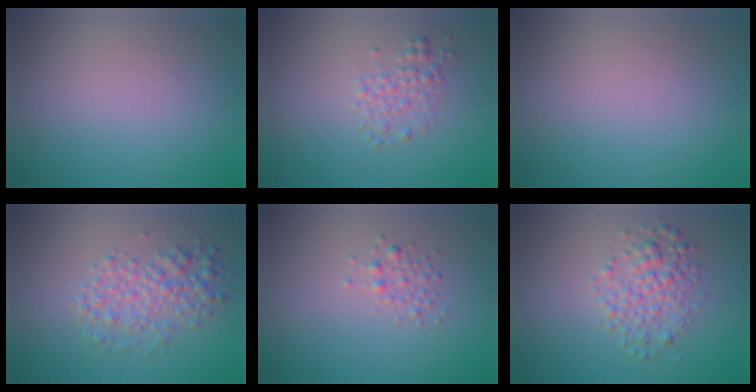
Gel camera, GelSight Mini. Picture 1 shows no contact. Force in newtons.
{"total": 1.7, "press": 1.7, "slide": 0.0}
{"total": 0.0}
{"total": 3.4, "press": 3.4, "slide": 0.0}
{"total": 1.2, "press": 1.2, "slide": 0.1}
{"total": 3.1, "press": 3.1, "slide": 0.1}